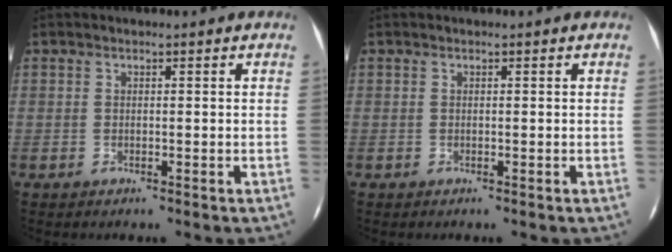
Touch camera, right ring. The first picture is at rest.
{"total": 0.0}